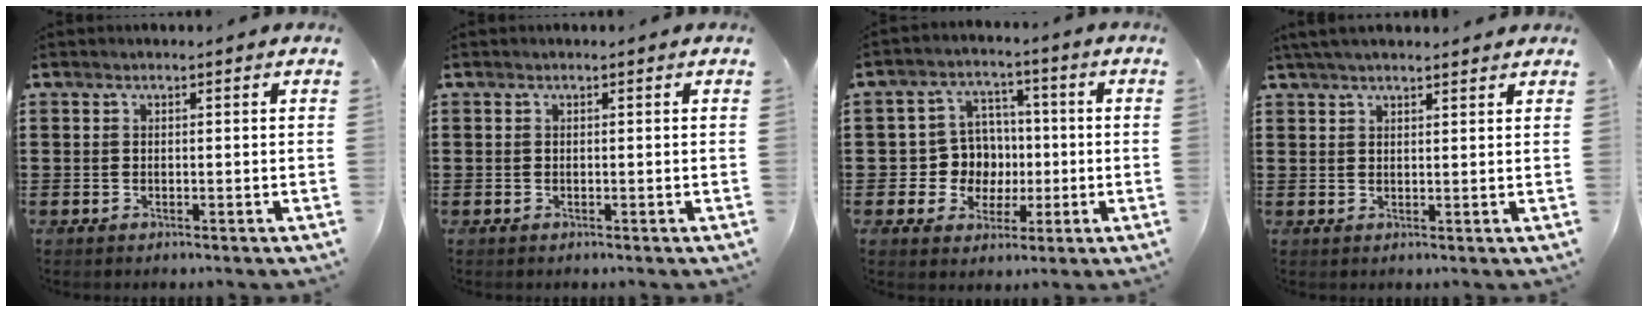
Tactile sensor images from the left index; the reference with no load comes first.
{"total": 0.0}
{"total": 7.3, "force": [0.0, 7.1, 1.8], "torque": [-0.056, 0.015, 0.004]}
{"total": 2.8, "force": [2.4, 0.4, 1.4], "torque": [-0.031, 0.005, 0.045]}